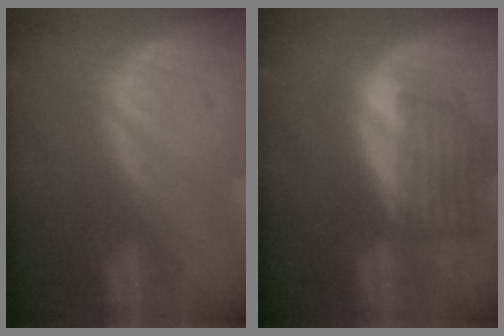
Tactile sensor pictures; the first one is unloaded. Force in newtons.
{"total": 7.0, "press": 6.6, "slide": 2.4}